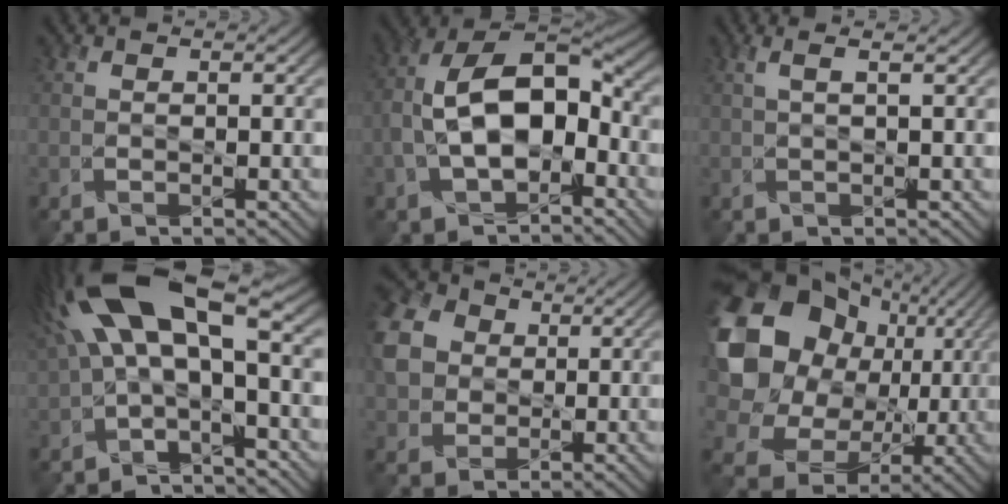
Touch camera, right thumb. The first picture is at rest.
{"total": 13.2, "force": [-2.0, 7.7, 10.5], "torque": [-0.212, 0.007, -0.038]}
{"total": 2.3, "force": [0.9, 0.5, 2.0], "torque": [-0.025, 0.006, -0.002]}
{"total": 15.4, "force": [3.4, 6.4, 13.5], "torque": [-0.283, 0.020, 0.060]}
{"total": 9.0, "force": [1.5, 7.4, 4.9], "torque": [-0.147, 0.018, 0.026]}
{"total": 19.2, "force": [4.2, 16.1, 9.7], "torque": [-0.250, 0.005, 0.096]}